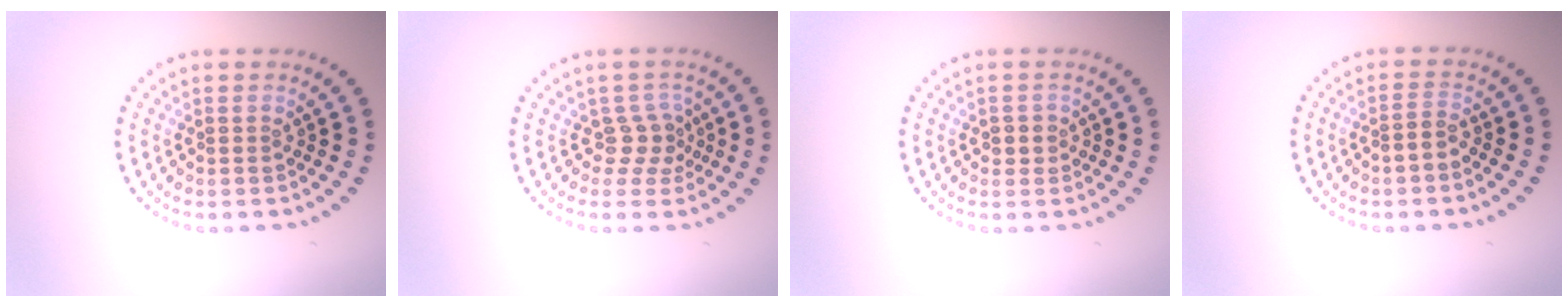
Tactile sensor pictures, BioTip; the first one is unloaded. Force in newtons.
{"total": 2.1, "press": 1.4, "slide": 1.5}
{"total": 1.2, "press": 1.1, "slide": 0.6}
{"total": 1.4, "press": 1.2, "slide": 0.8}